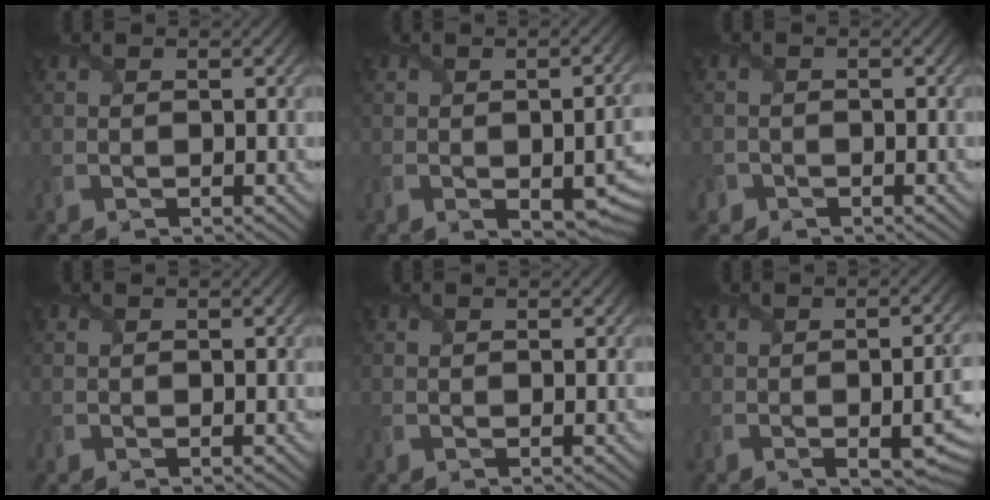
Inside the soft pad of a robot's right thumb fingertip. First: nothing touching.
{"total": 8.0, "force": [-2.5, 4.3, 6.2], "torque": [-0.084, -0.043, -0.009]}
{"total": 1.4, "force": [-0.9, 1.2, 0.0], "torque": [0.007, -0.005, -0.018]}
{"total": 0.0}
{"total": 0.0}
{"total": 7.6, "force": [-2.5, 2.8, 6.6], "torque": [-0.081, -0.028, -0.014]}